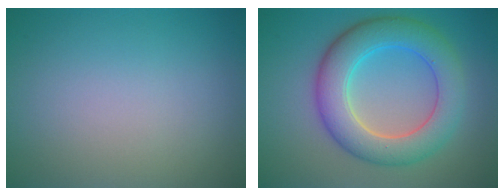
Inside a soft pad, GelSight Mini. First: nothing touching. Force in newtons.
{"total": 7.2, "press": 7.2, "slide": 0.3}